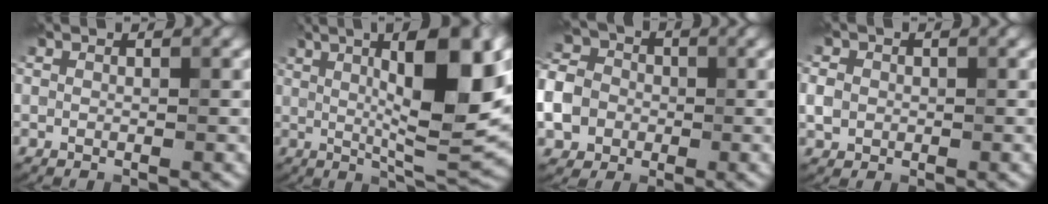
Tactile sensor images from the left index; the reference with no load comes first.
{"total": 12.2, "force": [2.9, 2.9, 11.5], "torque": [-0.167, 0.000, 0.051]}
{"total": 8.2, "force": [-2.3, 6.9, 3.9], "torque": [-0.084, -0.014, -0.064]}
{"total": 1.9, "force": [-0.1, 1.7, 0.8], "torque": [-0.013, -0.001, -0.005]}